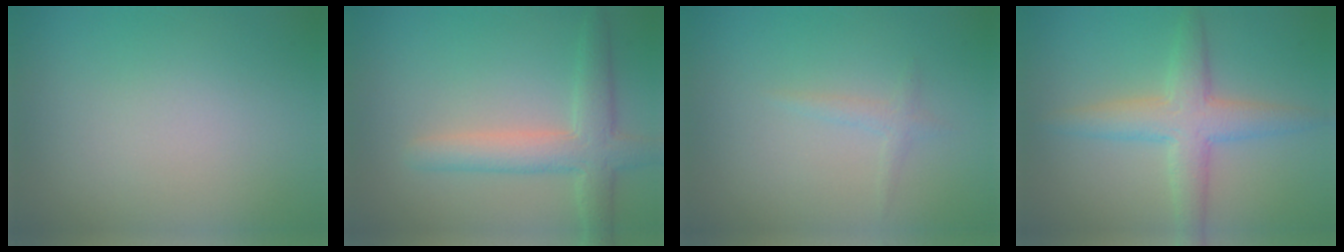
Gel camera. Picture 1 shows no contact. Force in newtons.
{"total": 4.5, "press": 4.4, "slide": 0.4}
{"total": 1.0, "press": 1.0, "slide": 0.1}
{"total": 4.6, "press": 4.6, "slide": 0.1}